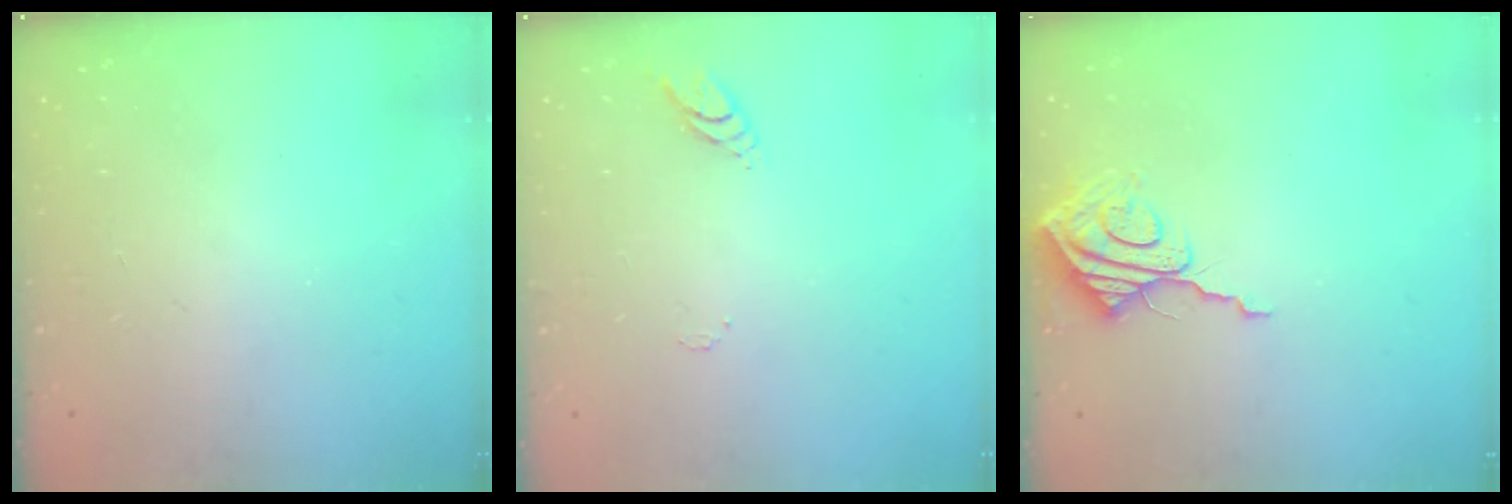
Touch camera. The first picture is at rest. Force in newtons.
{"total": 4.1, "press": 4.1, "slide": 0.4}
{"total": 9.3, "press": 9.3, "slide": 0.9}